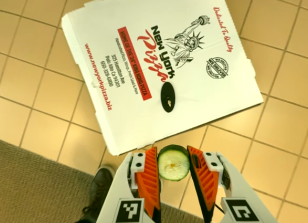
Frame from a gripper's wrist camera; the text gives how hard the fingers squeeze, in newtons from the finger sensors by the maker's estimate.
{"total": 7.8, "left": 8.2, "right": 7.5}